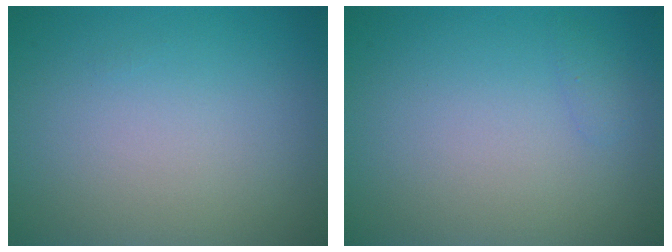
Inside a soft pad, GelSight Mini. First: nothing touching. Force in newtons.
{"total": 0.6, "press": 0.6, "slide": 0.0}